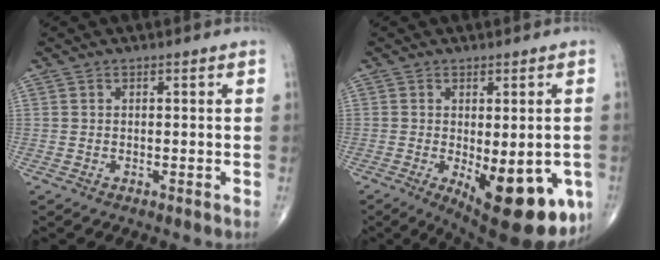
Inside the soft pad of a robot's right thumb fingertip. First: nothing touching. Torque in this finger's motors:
{"motor_torque": [-0.47, 0.78, 0.16, -0.10, 0.12]}